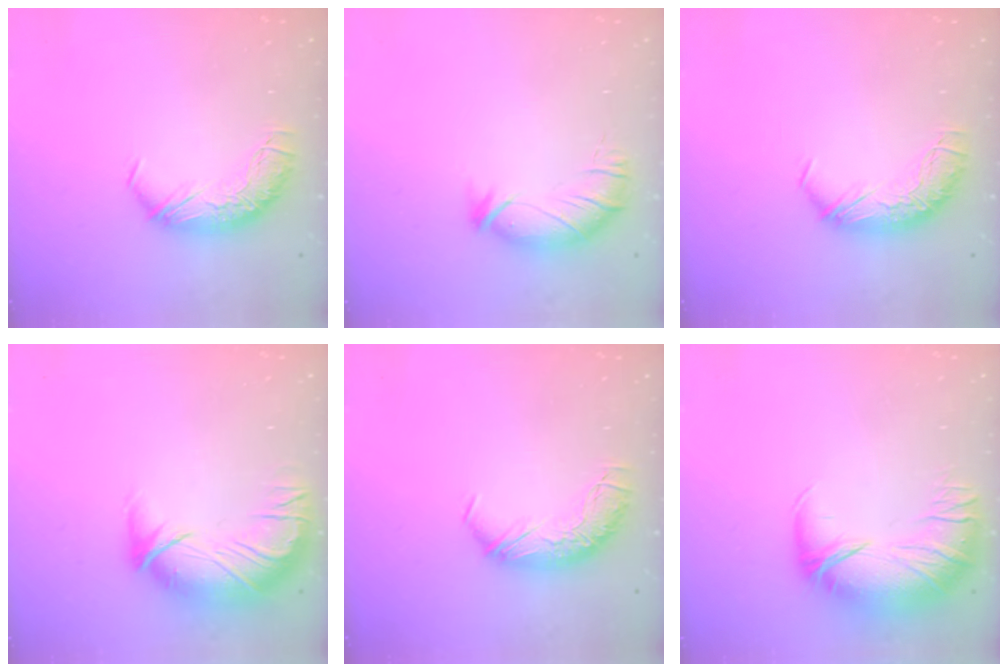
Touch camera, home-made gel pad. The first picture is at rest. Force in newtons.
{"total": 3.0, "press": 2.3, "slide": 2.0}
{"total": 0.0}
{"total": 2.8, "press": 0.4, "slide": 2.8}
{"total": 0.0}
{"total": 2.9, "press": 0.7, "slide": 2.9}